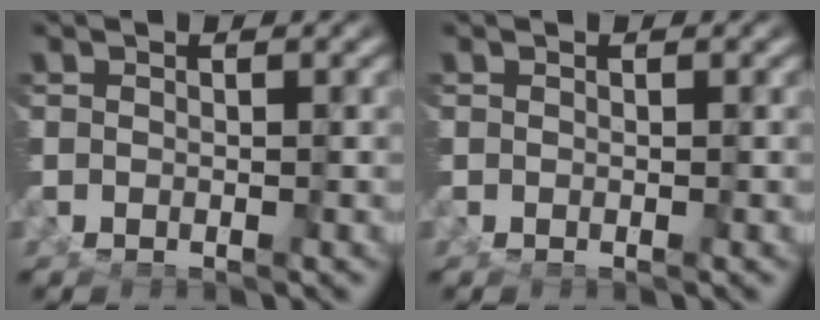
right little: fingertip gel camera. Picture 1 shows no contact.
{"total": 0.0}